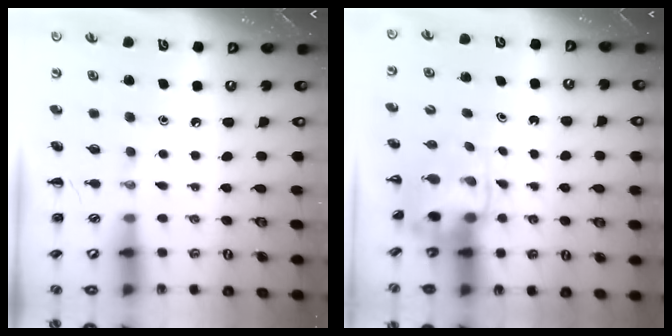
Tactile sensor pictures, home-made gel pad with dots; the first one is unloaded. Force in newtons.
{"total": 3.8, "press": 3.7, "slide": 0.7}